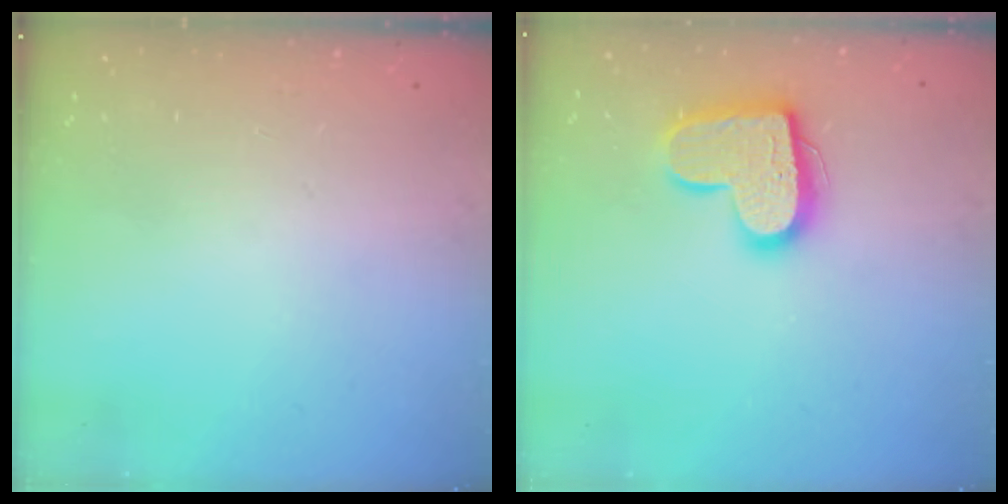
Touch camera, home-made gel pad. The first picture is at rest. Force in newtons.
{"total": 16.4, "press": 16.4, "slide": 1.2}